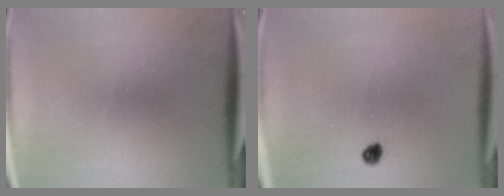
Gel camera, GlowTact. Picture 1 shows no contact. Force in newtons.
{"total": 1.7}